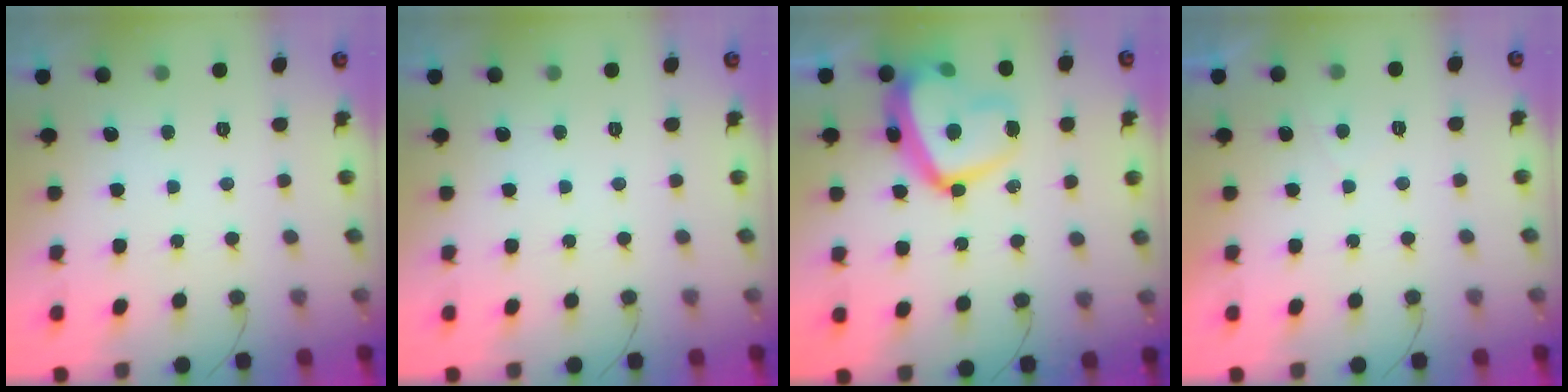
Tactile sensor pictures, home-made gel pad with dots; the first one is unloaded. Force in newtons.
{"total": 0.0}
{"total": 21.3, "press": 21.2, "slide": 1.6}
{"total": 0.9, "press": 0.7, "slide": 0.5}